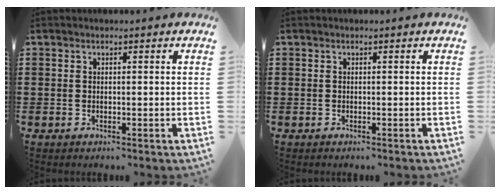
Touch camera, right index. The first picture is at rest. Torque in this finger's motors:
{"motor_torque": [0.05, 0.11, 0.00, -0.01]}